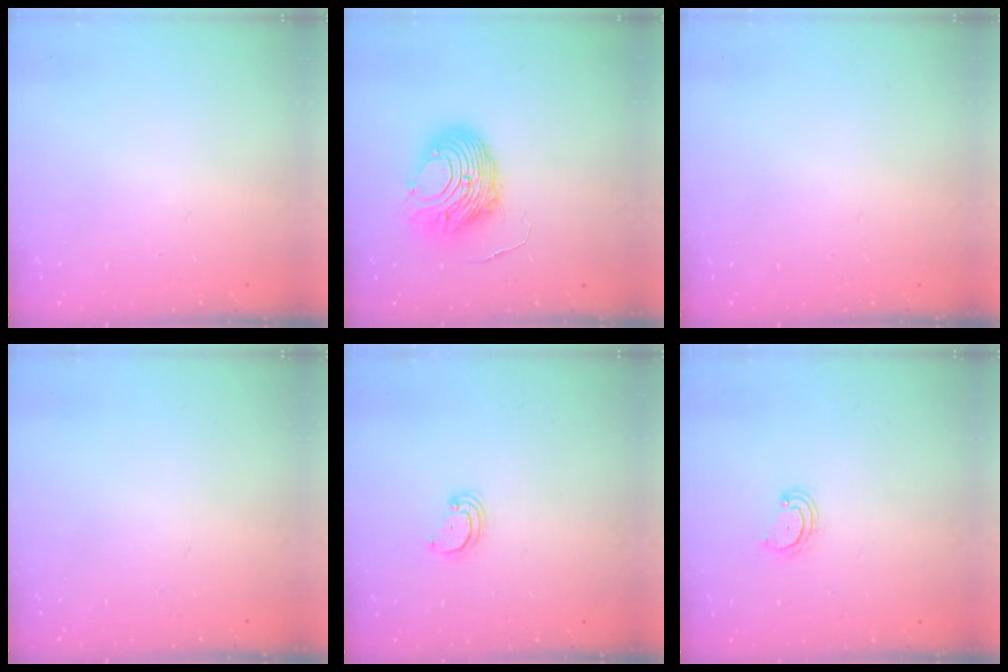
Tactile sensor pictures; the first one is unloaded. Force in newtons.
{"total": 10.6, "press": 10.6, "slide": 0.8}
{"total": 0.0}
{"total": 0.0}
{"total": 2.6, "press": 2.6, "slide": 0.1}
{"total": 2.8, "press": 2.8, "slide": 0.2}